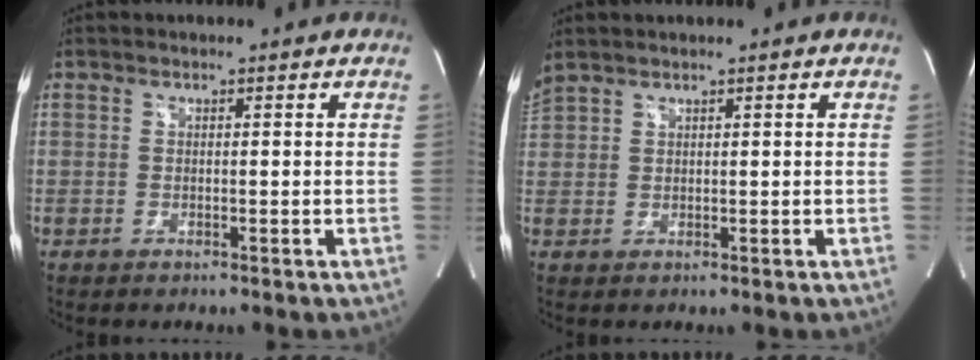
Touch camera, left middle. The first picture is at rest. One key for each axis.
{"total": 2.5, "fx": 2.3, "fy": 0.2, "fz": 1.0, "tx": -0.041, "ty": 0.025, "tz": 0.059}